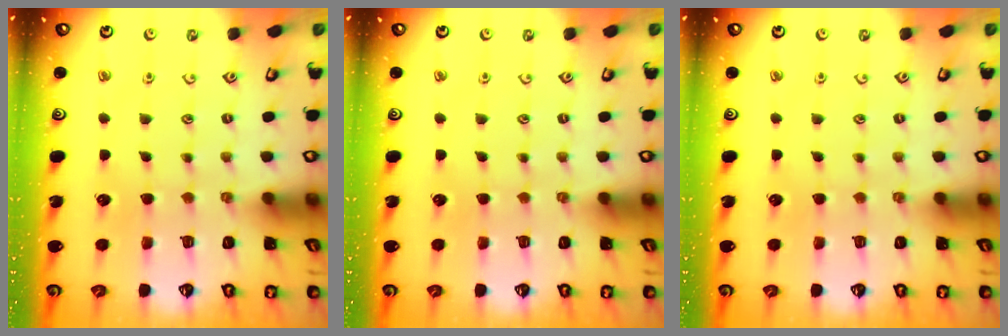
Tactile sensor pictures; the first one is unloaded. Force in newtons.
{"total": 0.0}
{"total": 0.0}